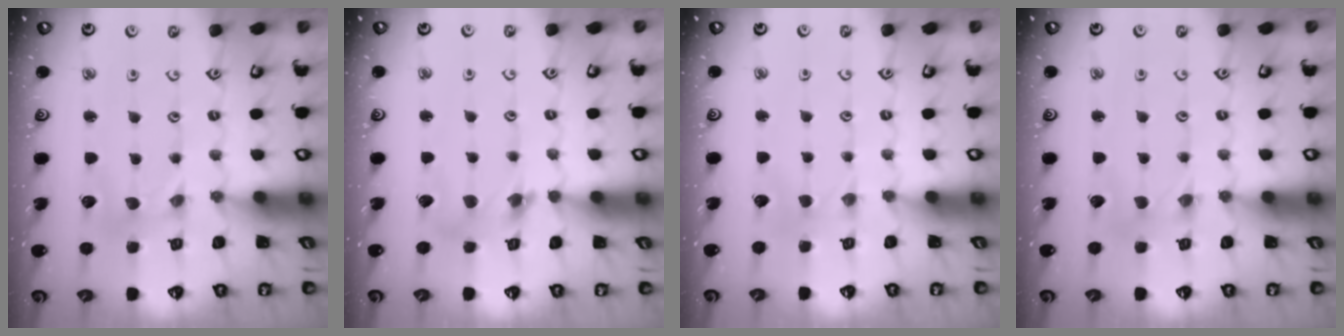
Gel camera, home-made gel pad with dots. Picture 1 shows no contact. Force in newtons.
{"total": 5.9, "press": 5.9, "slide": 0.7}
{"total": 0.7, "press": 0.7, "slide": 0.1}
{"total": 0.0}